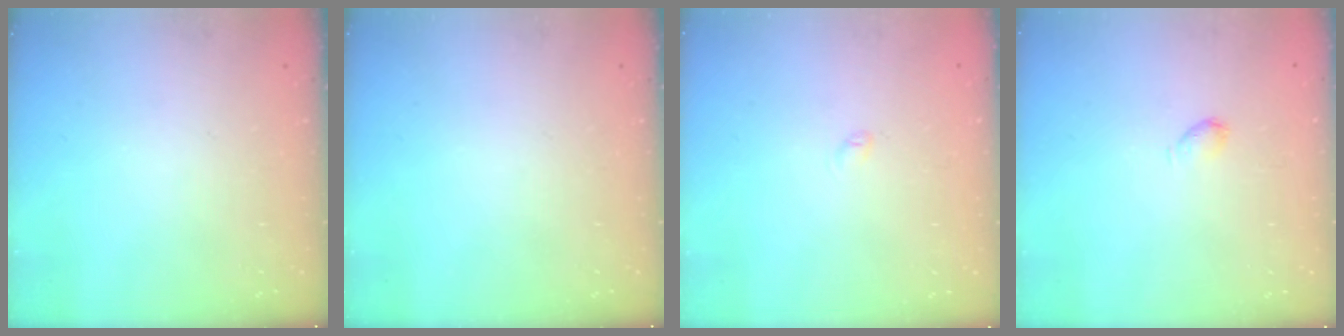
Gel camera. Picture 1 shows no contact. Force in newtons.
{"total": 0.0}
{"total": 2.3, "press": 2.3, "slide": 0.3}
{"total": 2.8, "press": 2.8, "slide": 0.5}